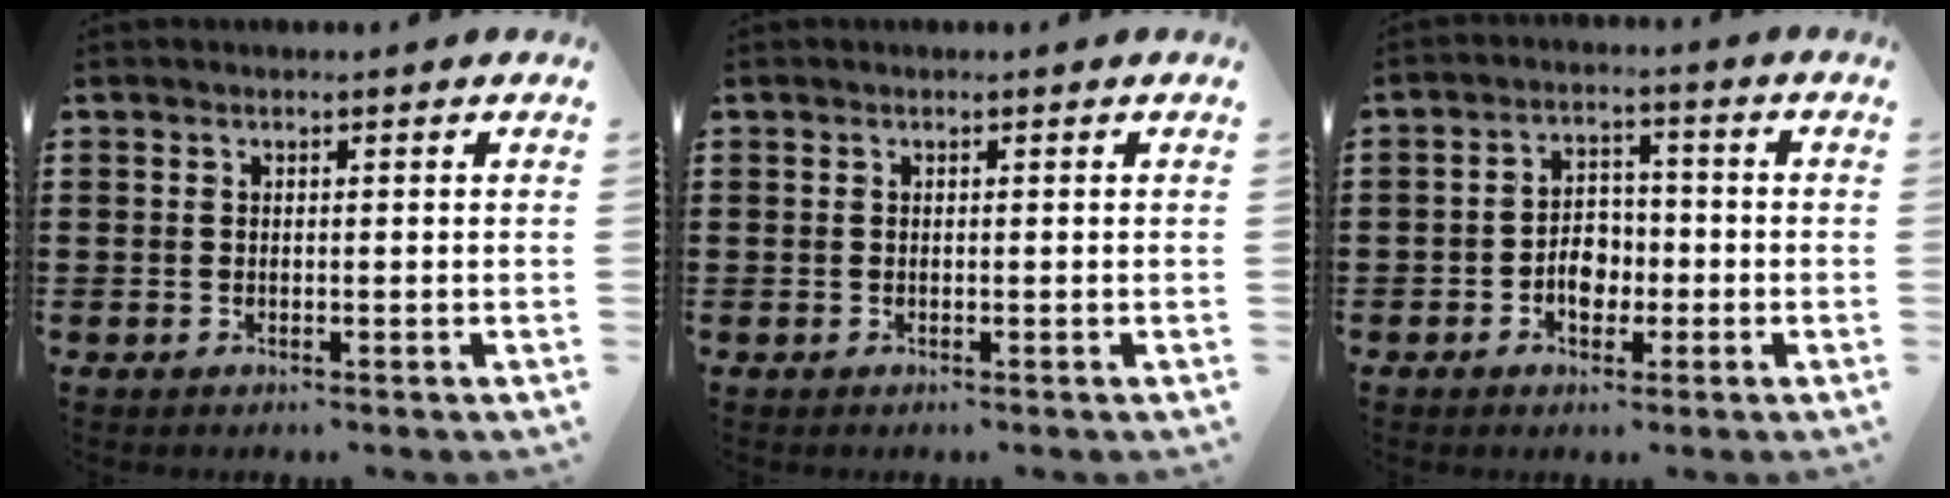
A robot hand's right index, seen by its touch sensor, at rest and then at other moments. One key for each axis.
{"total": 0.0}
{"total": 4.5, "fx": -1.5, "fy": 3.3, "fz": 2.6, "tx": -0.038, "ty": -0.001, "tz": -0.031}